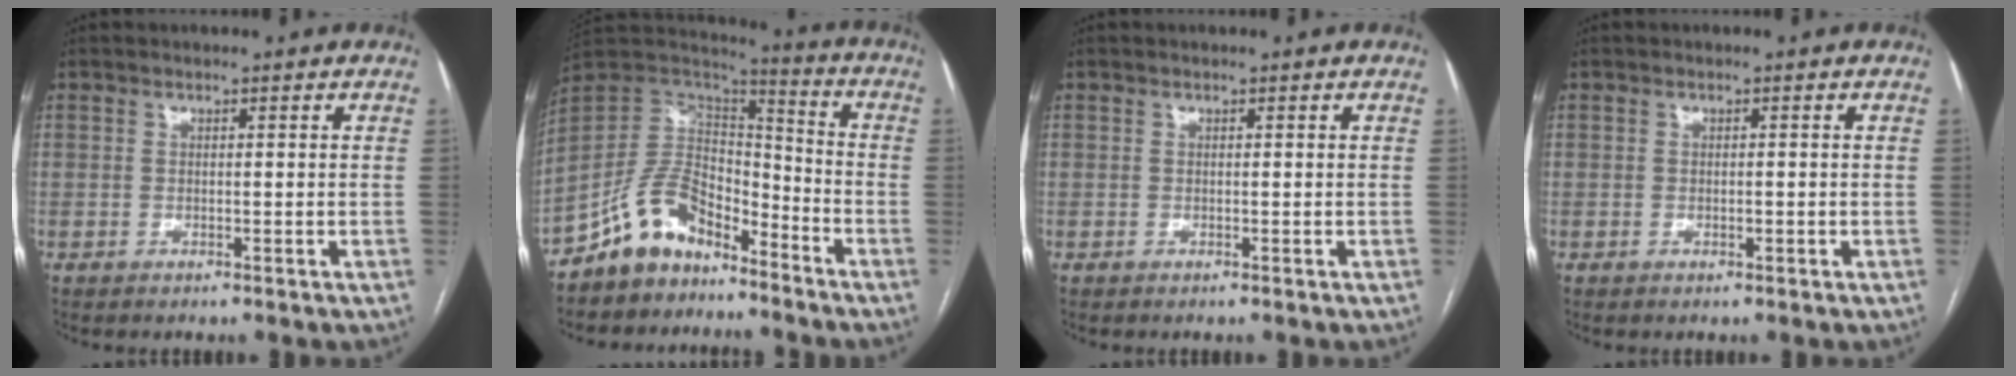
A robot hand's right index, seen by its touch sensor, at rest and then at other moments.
{"total": 11.6, "force": [-8.5, 6.1, 5.1], "torque": [-0.101, 0.040, -0.163]}
{"total": 0.0}
{"total": 0.8, "force": [-0.2, 0.2, 0.7], "torque": [-0.015, -0.001, -0.002]}